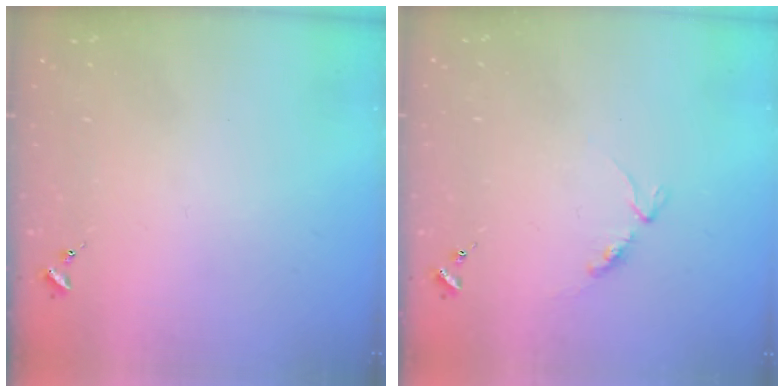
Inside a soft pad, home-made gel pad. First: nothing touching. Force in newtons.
{"total": 4.7, "press": 4.7, "slide": 0.7}